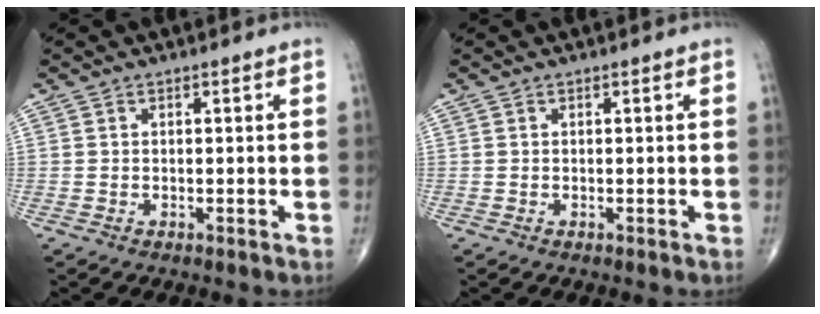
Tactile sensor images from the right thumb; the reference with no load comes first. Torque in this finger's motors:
{"motor_torque": [0.00, 0.00, 0.00, 0.01, 0.00]}